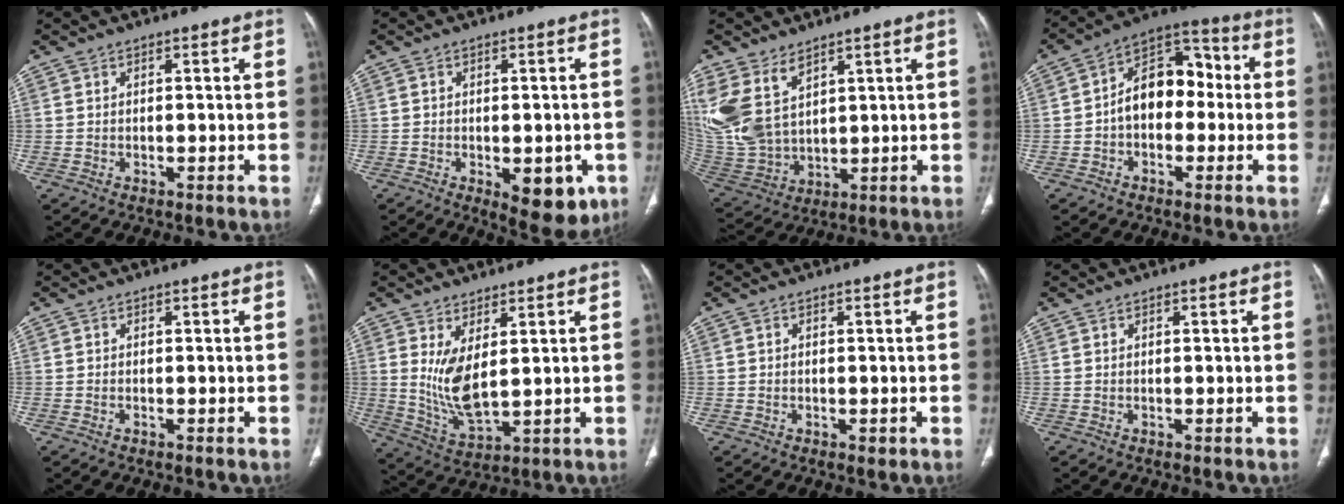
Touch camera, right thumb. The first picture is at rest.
{"total": 9.8, "force": [-3.4, 5.0, 7.7], "torque": [-0.069, 0.000, -0.032]}
{"total": 14.8, "force": [7.5, 8.8, 9.3], "torque": [-0.209, -0.027, 0.174]}
{"total": 12.6, "force": [-0.7, 8.5, 9.2], "torque": [-0.108, 0.046, -0.026]}
{"total": 0.0}
{"total": 8.7, "force": [2.1, 3.6, 7.6], "torque": [-0.151, -0.029, 0.058]}
{"total": 1.2, "force": [-0.4, 0.8, 0.8], "torque": [-0.006, 0.000, -0.004]}
{"total": 0.0}